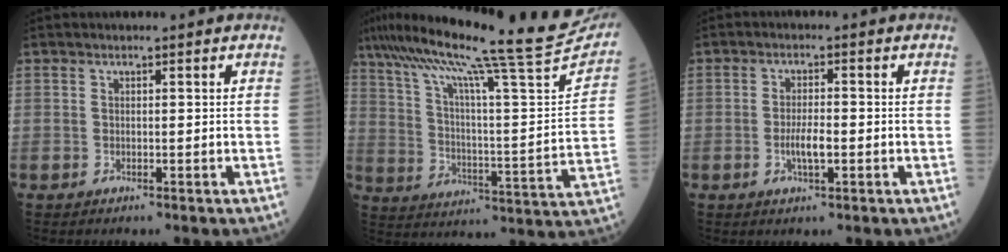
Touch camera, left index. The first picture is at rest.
{"total": 29.5, "force": [24.4, 0.4, 16.5], "torque": [-0.278, -0.036, 0.340]}
{"total": 3.4, "force": [-0.9, 0.8, 3.1], "torque": [-0.064, 0.000, -0.015]}